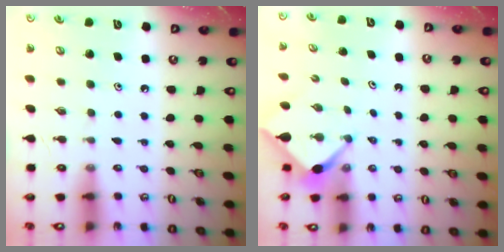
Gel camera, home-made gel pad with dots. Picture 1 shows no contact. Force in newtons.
{"total": 2.5, "press": 2.5, "slide": 0.3}